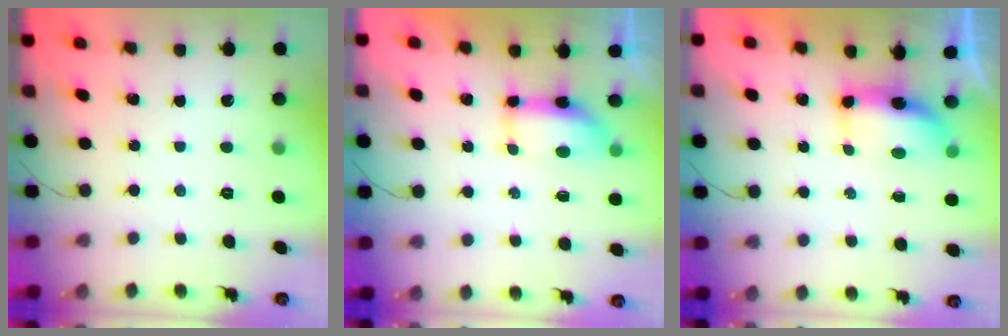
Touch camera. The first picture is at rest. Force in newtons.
{"total": 6.8, "press": 6.8, "slide": 0.5}
{"total": 7.0, "press": 6.9, "slide": 1.1}